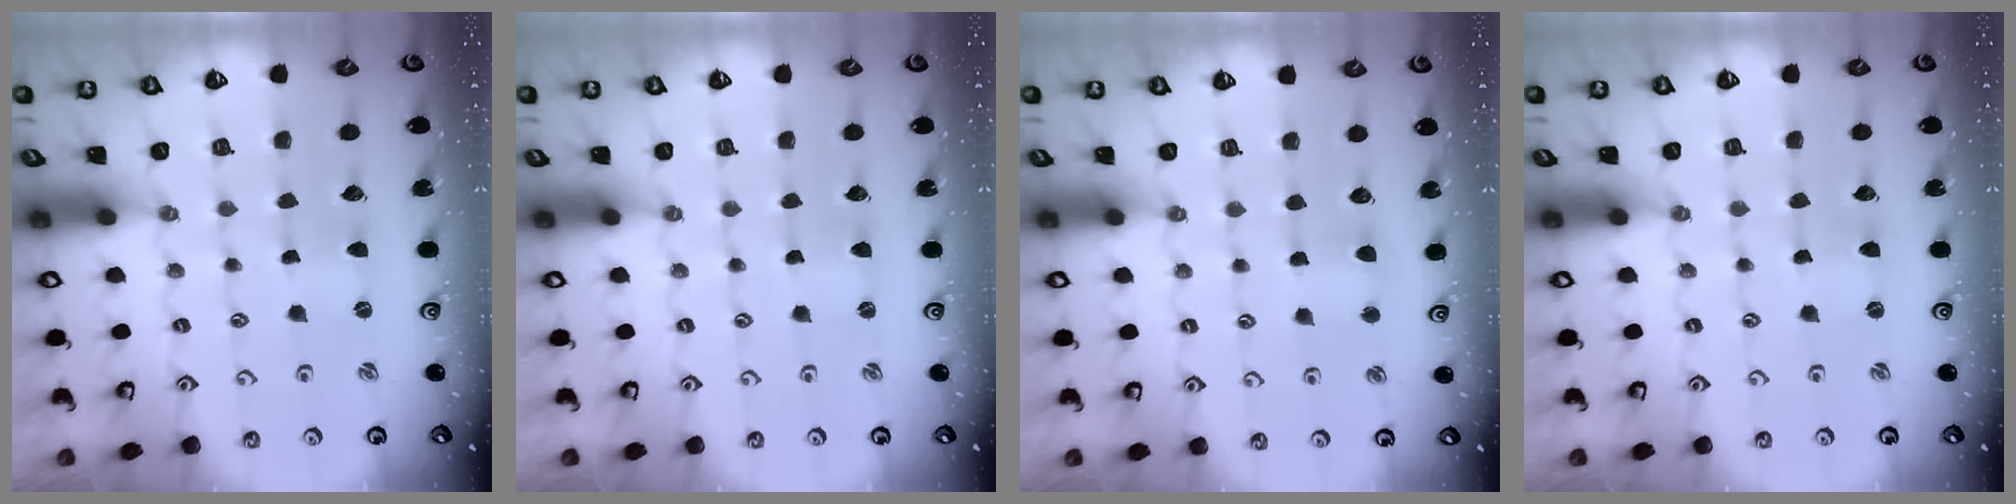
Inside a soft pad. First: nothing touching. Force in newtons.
{"total": 0.0}
{"total": 3.9, "press": 3.9, "slide": 0.2}
{"total": 0.0}